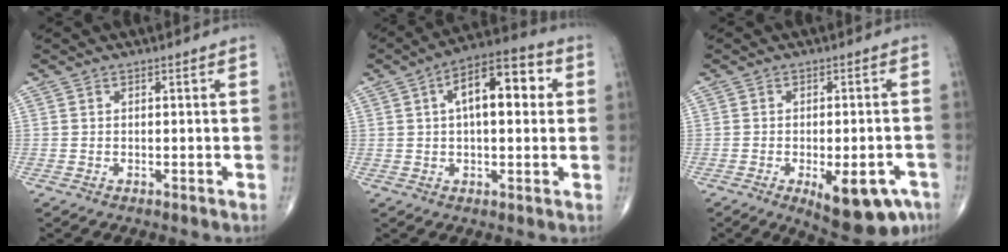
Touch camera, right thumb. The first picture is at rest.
{"total": 12.9, "force": [2.9, 6.0, 11.1], "torque": [-0.155, 0.025, 0.036]}
{"total": 12.1, "force": [-5.8, 5.0, 9.4], "torque": [-0.102, 0.012, -0.067]}